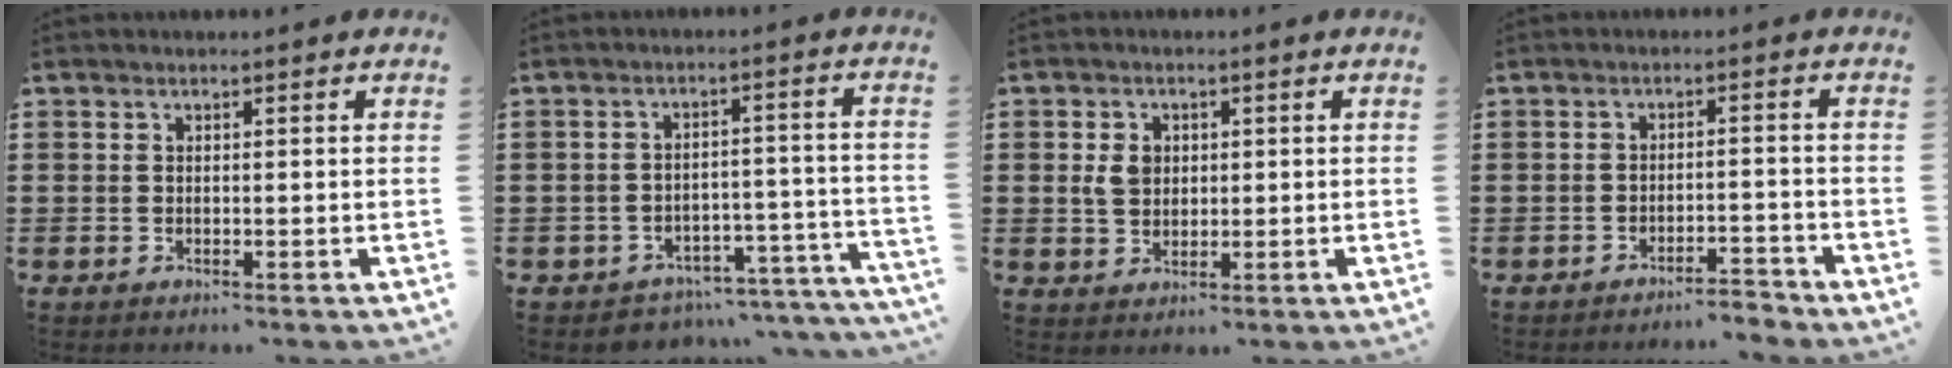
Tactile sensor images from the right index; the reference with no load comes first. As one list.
[{"total": 3.8, "force": [-3.6, 0.9, 0.6], "torque": [-0.018, 0.002, -0.077]}, {"total": 3.5, "force": [0.4, 2.5, 2.3], "torque": [-0.060, 0.006, 0.003]}, {"total": 3.5, "force": [-3.4, -0.2, 0.8], "torque": [-0.016, -0.001, -0.071]}]